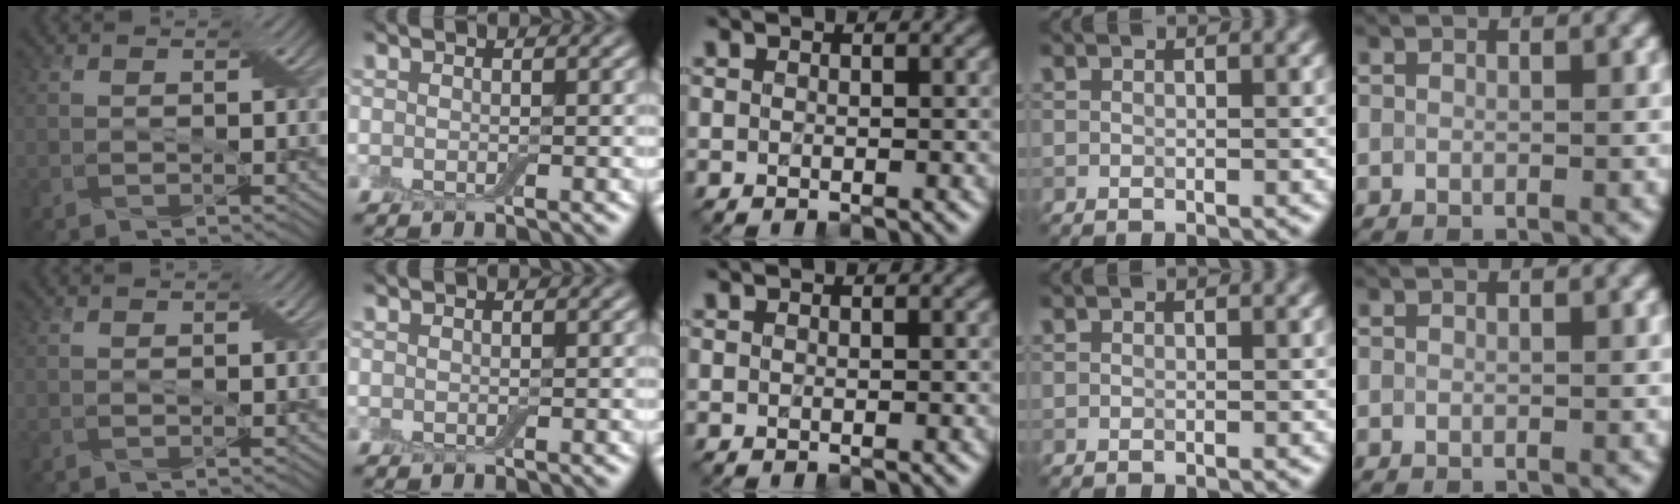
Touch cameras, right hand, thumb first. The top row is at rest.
{}